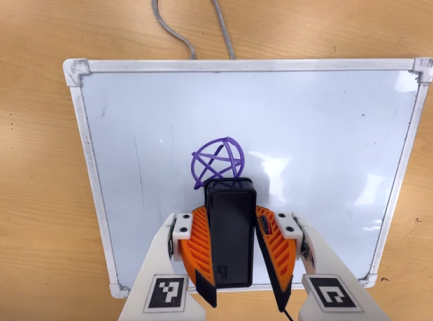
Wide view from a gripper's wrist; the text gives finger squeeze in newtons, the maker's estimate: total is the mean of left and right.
{"total": 12.0, "left": 13.8, "right": 10.2}